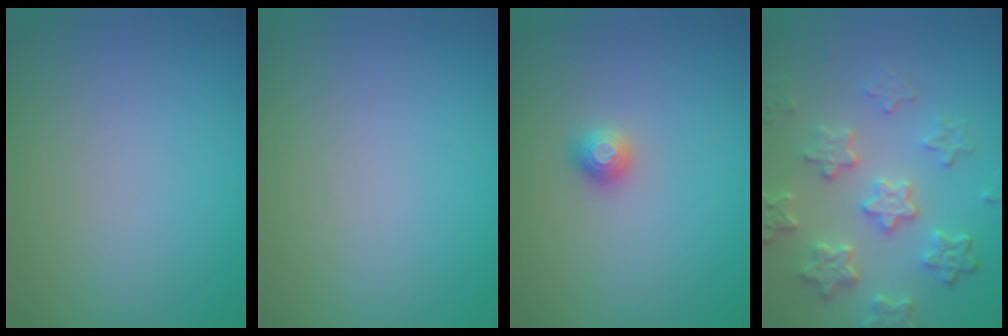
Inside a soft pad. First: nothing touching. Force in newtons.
{"total": 0.0}
{"total": 1.2, "press": 1.1, "slide": 0.2}
{"total": 5.7, "press": 4.3, "slide": 3.7}